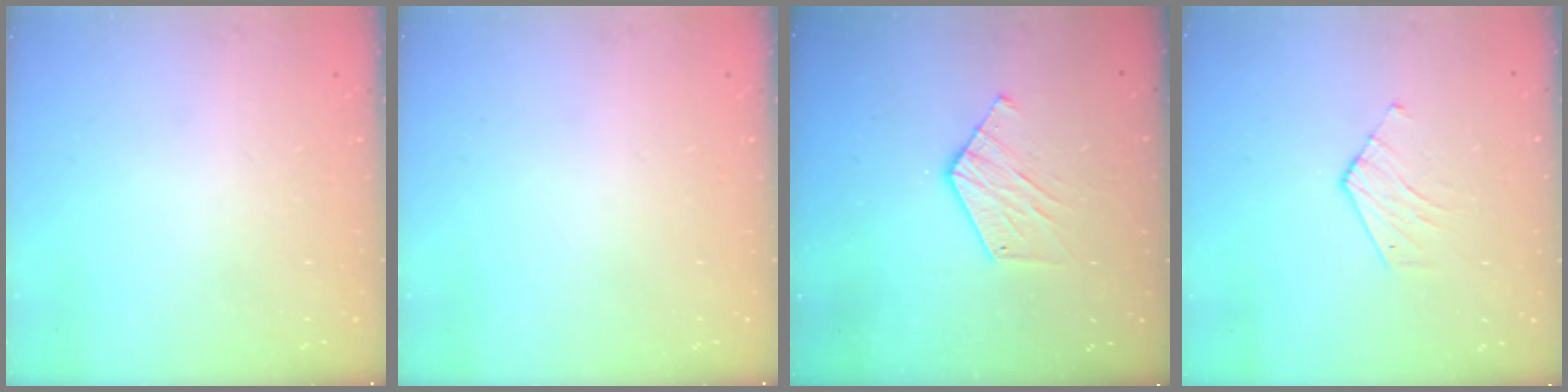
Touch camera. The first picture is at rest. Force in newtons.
{"total": 0.0}
{"total": 8.3, "press": 8.3, "slide": 0.1}
{"total": 4.1, "press": 4.1, "slide": 0.4}